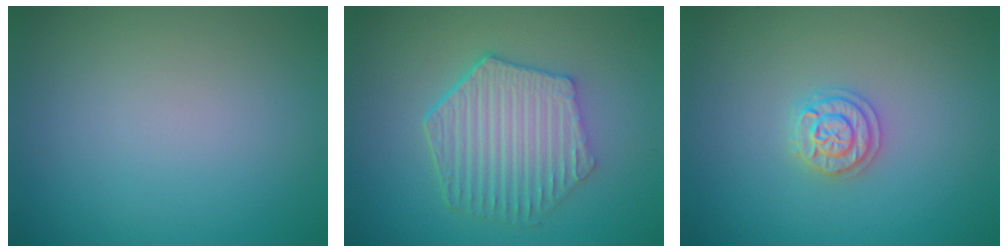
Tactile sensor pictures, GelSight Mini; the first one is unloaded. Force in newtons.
{"total": 6.3, "press": 4.6, "slide": 4.3}
{"total": 2.0, "press": 2.0, "slide": 0.3}